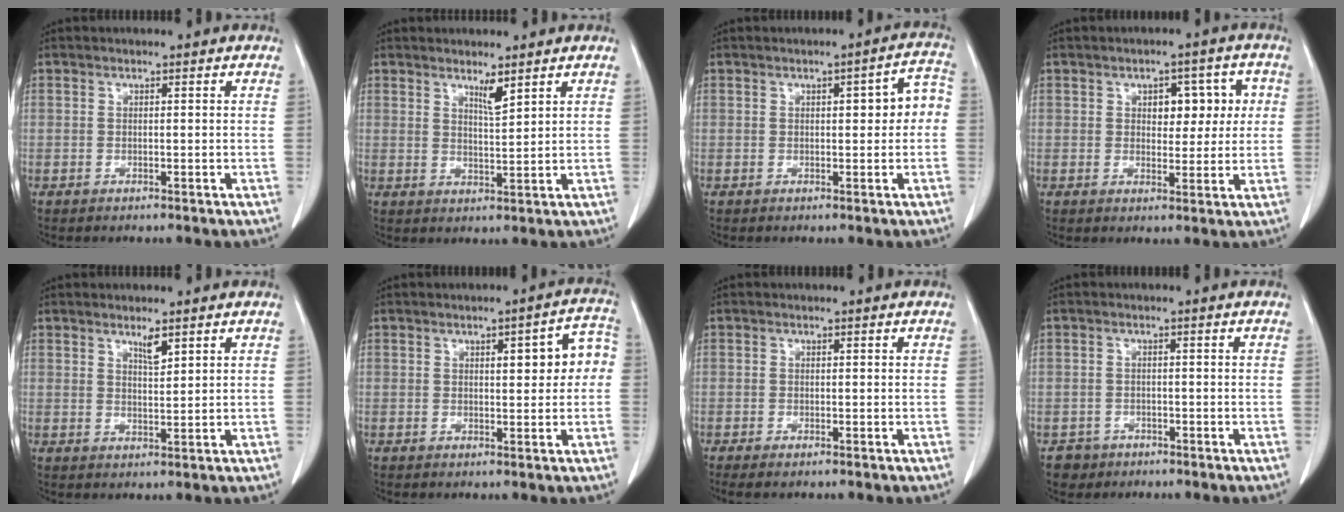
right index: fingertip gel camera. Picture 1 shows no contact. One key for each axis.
{"total": 2.9, "fx": 2.1, "fy": 0.1, "fz": 1.9, "tx": -0.041, "ty": -0.011, "tz": 0.040}
{"total": 5.1, "fx": 0.3, "fy": 1.5, "fz": 4.8, "tx": -0.058, "ty": 0.024, "tz": 0.001}
{"total": 6.0, "fx": 1.4, "fy": 3.5, "fz": 4.6, "tx": -0.051, "ty": 0.021, "tz": 0.022}
{"total": 2.5, "fx": 1.7, "fy": 0.4, "fz": 1.7, "tx": -0.035, "ty": -0.004, "tz": 0.032}
{"total": 6.2, "fx": 0.9, "fy": 2.0, "fz": 5.8, "tx": -0.070, "ty": 0.024, "tz": 0.010}
{"total": 1.8, "fx": -1.4, "fy": 0.4, "fz": 1.1, "tx": -0.017, "ty": -0.006, "tz": -0.020}
{"total": 2.9, "fx": -1.6, "fy": 2.4, "fz": -0.4, "tx": 0.003, "ty": 0.011, "tz": -0.028}